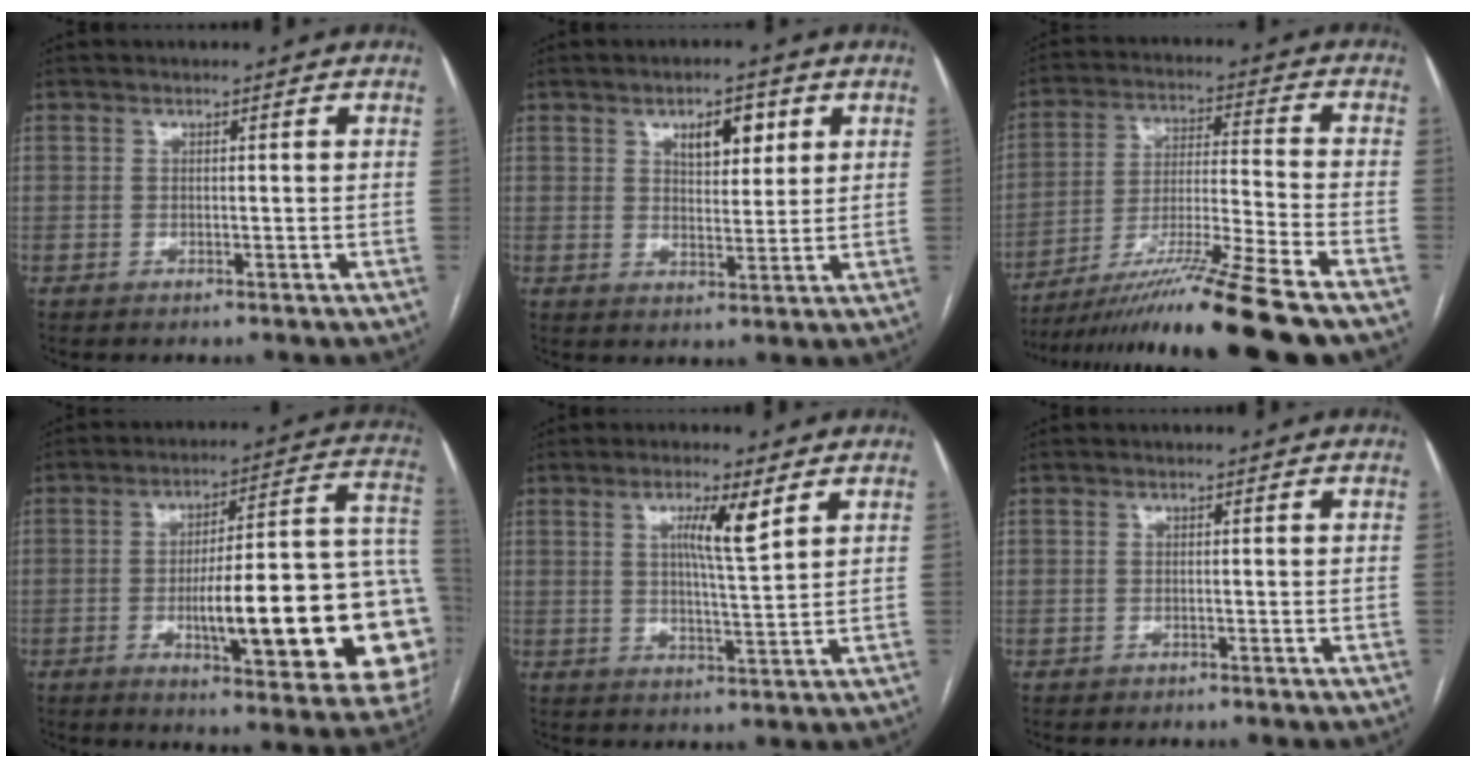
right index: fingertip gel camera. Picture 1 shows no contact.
{"total": 5.8, "force": [2.8, 2.7, 4.3], "torque": [-0.068, 0.004, 0.046]}
{"total": 17.5, "force": [-13.9, -2.2, 10.4], "torque": [-0.181, -0.029, -0.239]}
{"total": 26.7, "force": [-5.3, 4.8, 25.8], "torque": [-0.267, 0.012, -0.068]}
{"total": 6.0, "force": [2.7, 0.2, 5.4], "torque": [-0.093, -0.003, 0.044]}
{"total": 0.7, "force": [-0.5, 0.4, -0.1], "torque": [-0.003, 0.004, -0.010]}